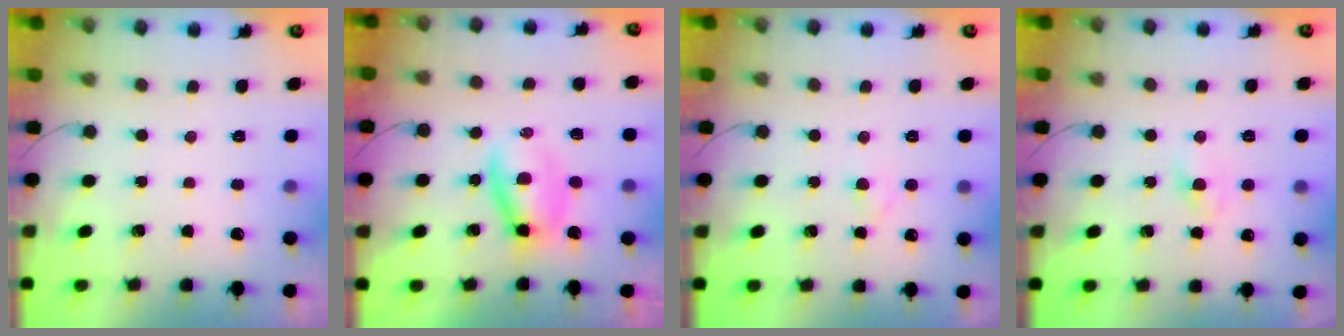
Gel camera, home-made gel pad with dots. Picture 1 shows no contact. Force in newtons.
{"total": 5.1, "press": 5.0, "slide": 1.1}
{"total": 1.8, "press": 1.6, "slide": 0.9}
{"total": 2.4, "press": 2.2, "slide": 1.1}